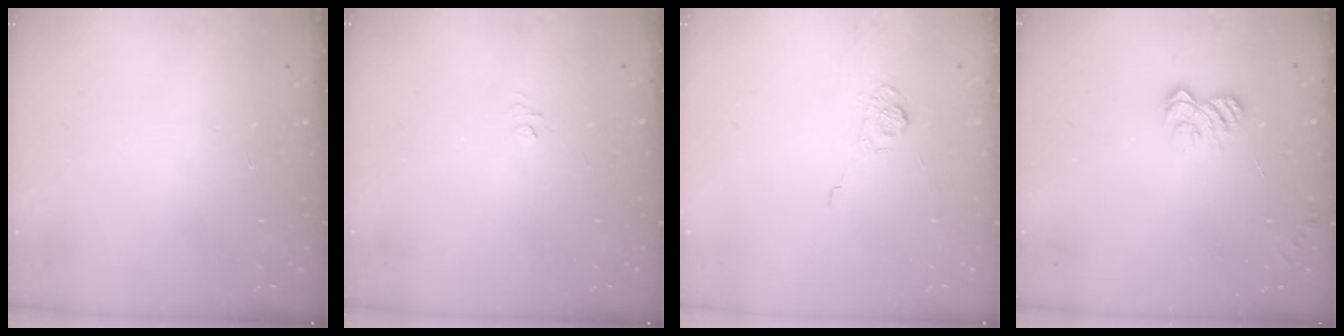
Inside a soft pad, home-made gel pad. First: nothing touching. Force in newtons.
{"total": 3.7, "press": 3.6, "slide": 0.3}
{"total": 6.7, "press": 6.6, "slide": 1.4}
{"total": 6.6, "press": 6.5, "slide": 0.7}